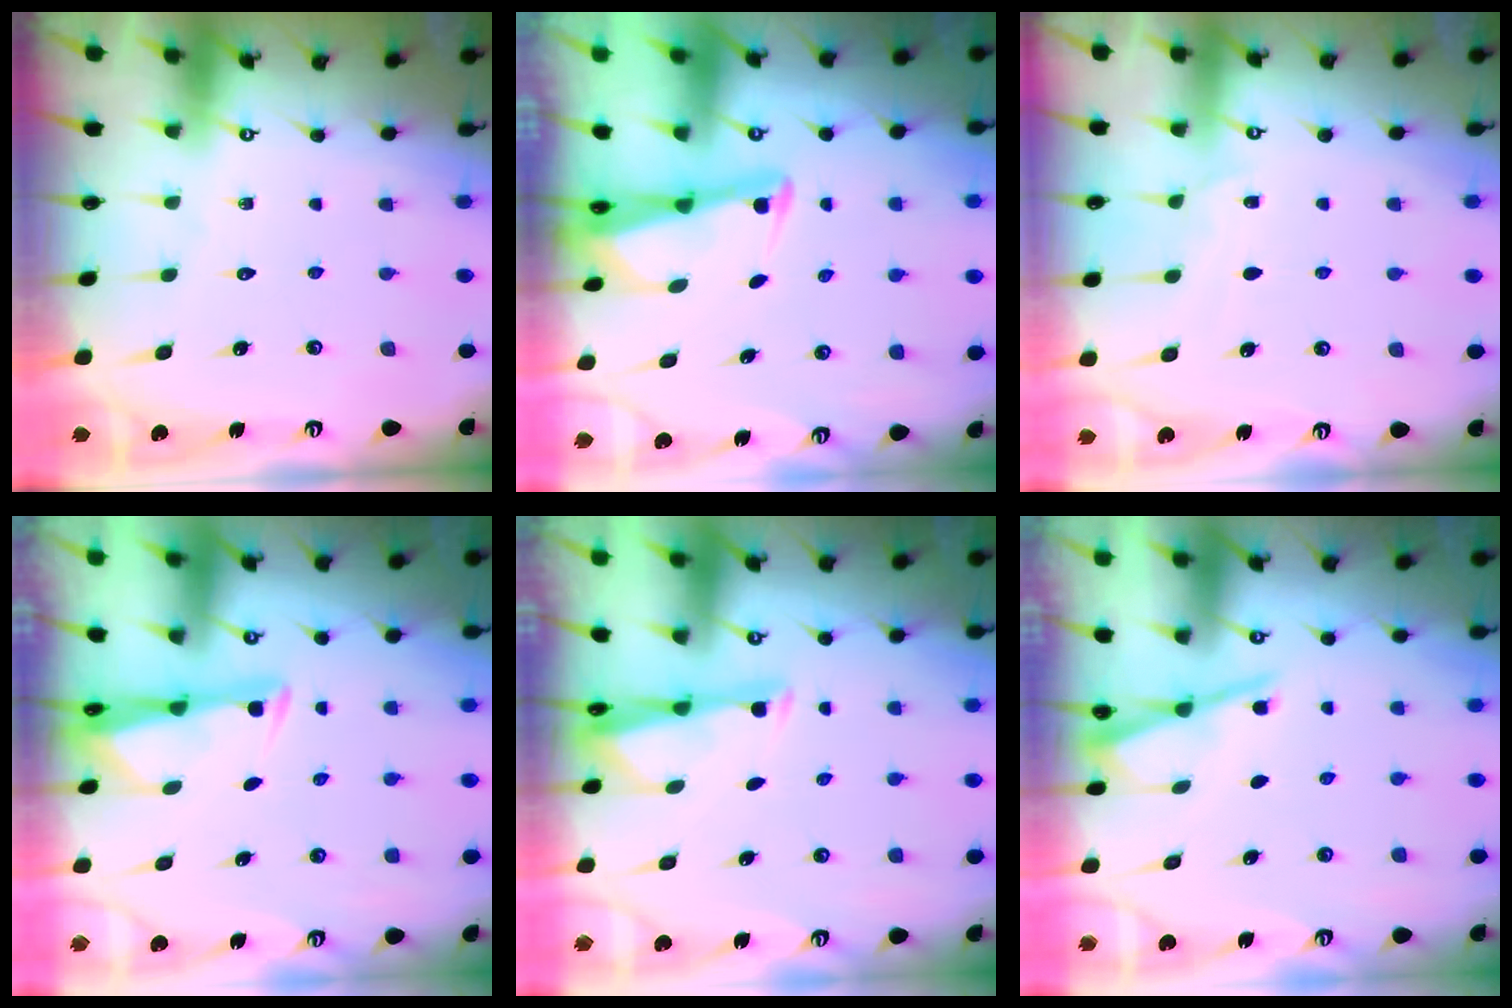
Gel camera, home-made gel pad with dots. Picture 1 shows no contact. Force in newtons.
{"total": 2.4, "press": 2.4, "slide": 0.3}
{"total": 5.2, "press": 5.2, "slide": 0.5}
{"total": 2.9, "press": 2.9, "slide": 0.4}
{"total": 2.9, "press": 2.9, "slide": 0.6}
{"total": 2.4, "press": 2.4, "slide": 0.2}